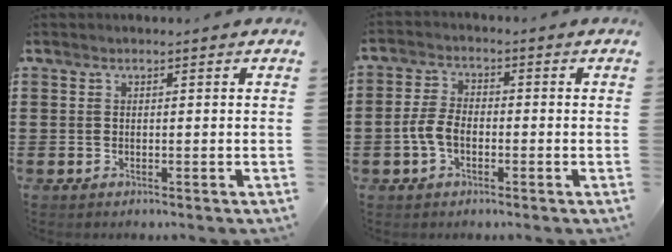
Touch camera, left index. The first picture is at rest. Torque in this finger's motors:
{"motor_torque": [1.14, 0.45, 0.46, 0.08]}